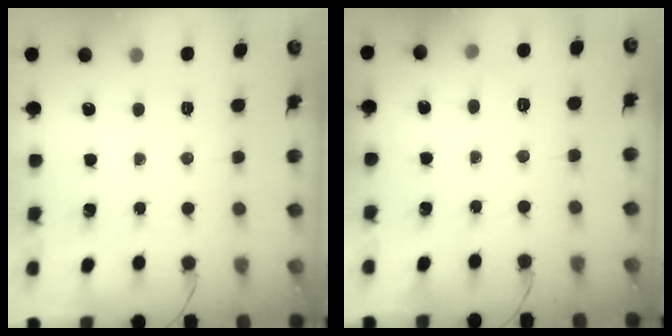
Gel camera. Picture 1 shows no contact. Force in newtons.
{"total": 5.6, "press": 5.4, "slide": 1.4}